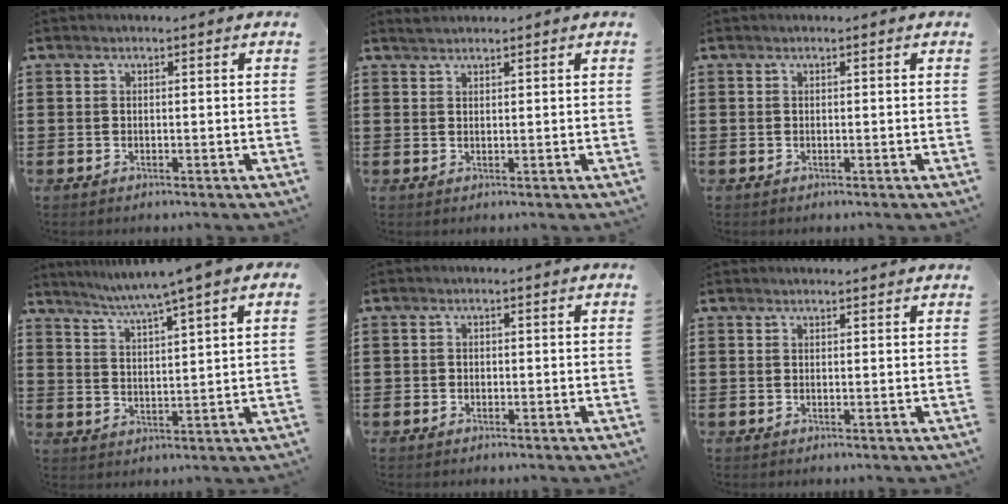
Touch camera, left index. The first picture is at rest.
{"total": 1.3, "force": [1.3, 0.2, 0.2], "torque": [-0.005, 0.000, 0.025]}
{"total": 0.0}
{"total": 4.4, "force": [3.7, -1.2, 2.1], "torque": [-0.056, -0.025, 0.057]}
{"total": 0.7, "force": [-0.2, 0.7, -0.1], "torque": [-0.001, 0.004, -0.005]}
{"total": 1.1, "force": [1.1, 0.0, 0.2], "torque": [-0.006, -0.001, 0.021]}